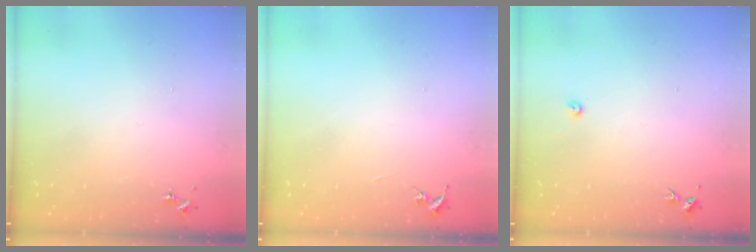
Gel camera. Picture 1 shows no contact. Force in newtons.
{"total": 0.0}
{"total": 2.4, "press": 2.4, "slide": 0.3}